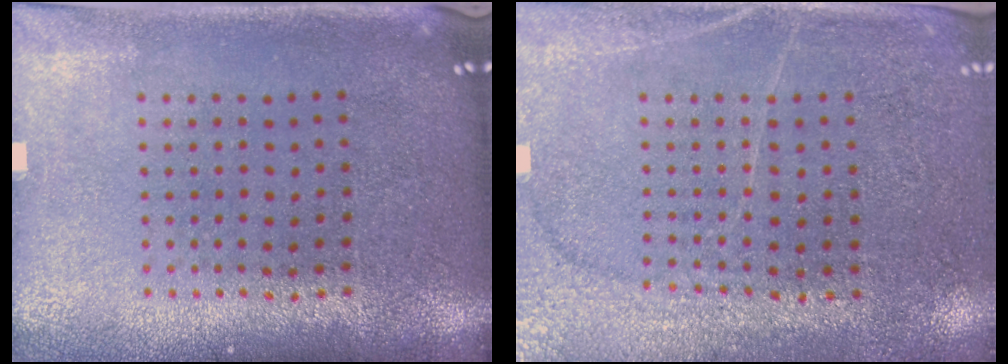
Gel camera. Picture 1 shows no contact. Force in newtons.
{"total": 2.9, "press": 2.7, "slide": 1.1}